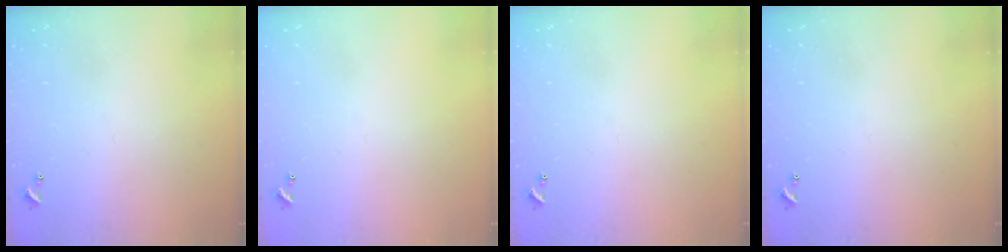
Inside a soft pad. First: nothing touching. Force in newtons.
{"total": 0.0}
{"total": 0.0}
{"total": 0.0}